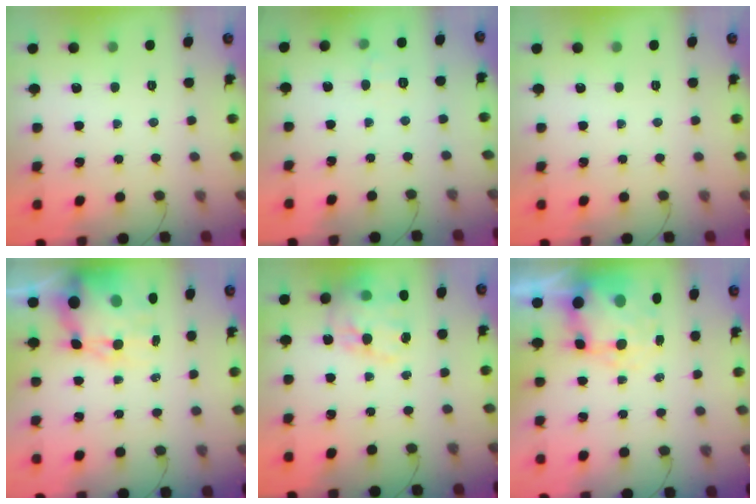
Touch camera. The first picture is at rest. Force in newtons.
{"total": 5.6, "press": 5.4, "slide": 1.4}
{"total": 0.0}
{"total": 10.2, "press": 9.8, "slide": 3.0}
{"total": 17.8, "press": 17.4, "slide": 4.0}
{"total": 8.6, "press": 8.4, "slide": 2.0}